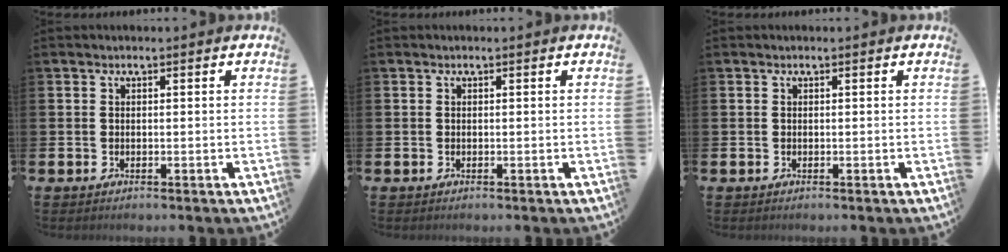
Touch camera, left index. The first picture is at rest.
{"total": 0.0}
{"total": 0.0}